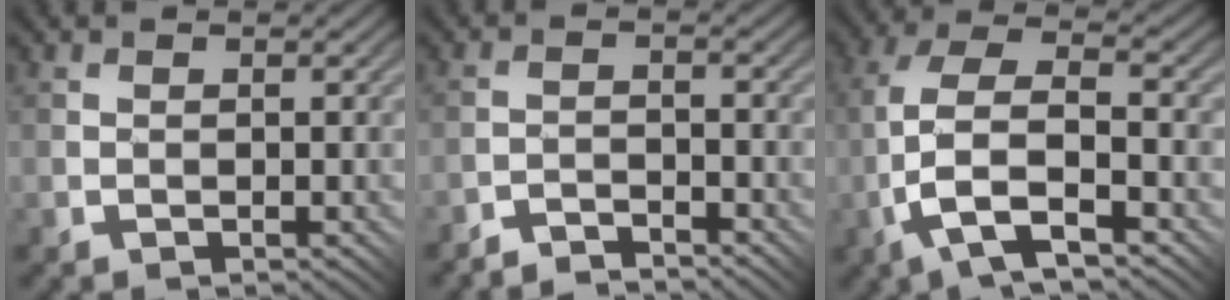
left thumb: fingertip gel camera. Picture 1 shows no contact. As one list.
[{"total": 2.8, "force": [-2.8, -0.2, 0.2], "torque": [0.001, 0.013, -0.058]}, {"total": 9.6, "force": [-3.5, 3.9, 8.0], "torque": [-0.177, 0.014, -0.069]}]